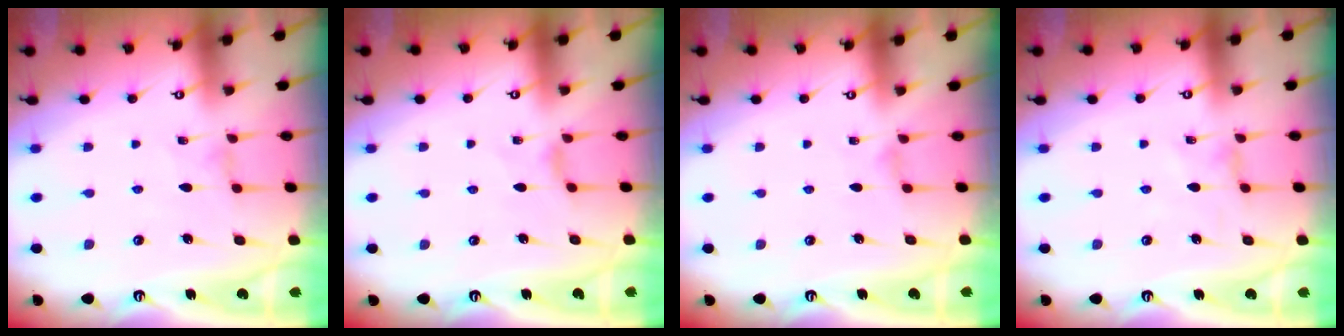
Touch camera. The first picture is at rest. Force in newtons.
{"total": 1.6, "press": 1.6, "slide": 0.4}
{"total": 0.0}
{"total": 0.8, "press": 0.8, "slide": 0.3}